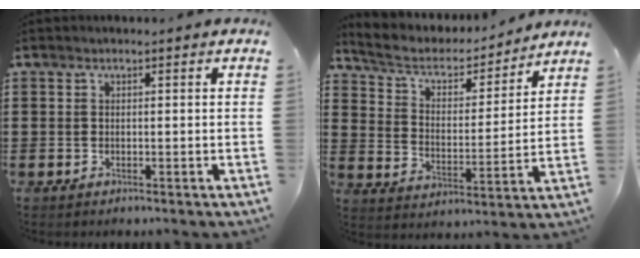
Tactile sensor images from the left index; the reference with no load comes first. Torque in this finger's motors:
{"motor_torque": [1.04, -1.10, 0.01, -0.03]}